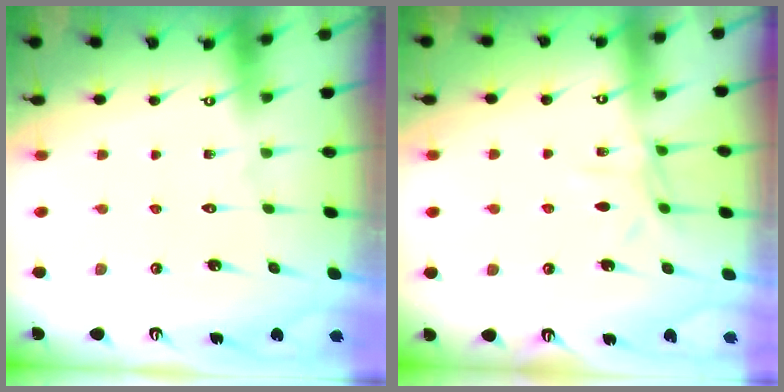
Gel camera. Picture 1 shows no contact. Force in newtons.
{"total": 6.7, "press": 6.6, "slide": 0.7}